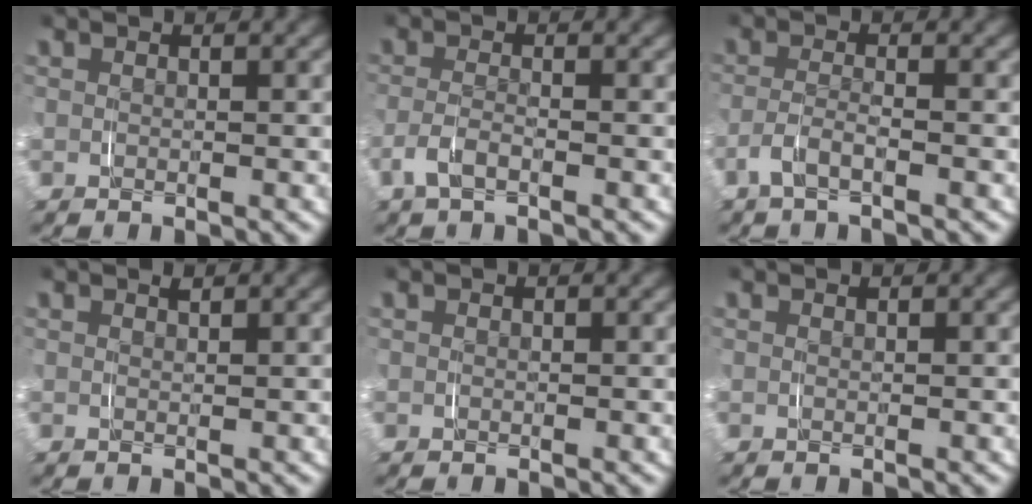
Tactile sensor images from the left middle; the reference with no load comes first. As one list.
[{"total": 2.0, "force": [-1.1, 0.6, 1.6], "torque": [-0.045, -0.005, -0.020]}, {"total": 2.1, "force": [-1.5, 0.4, 1.5], "torque": [-0.036, -0.001, -0.028]}, {"total": 0.5, "force": [0.5, -0.2, 0.1], "torque": [-0.001, 0.000, 0.008]}, {"total": 0.0}, {"total": 0.0}]